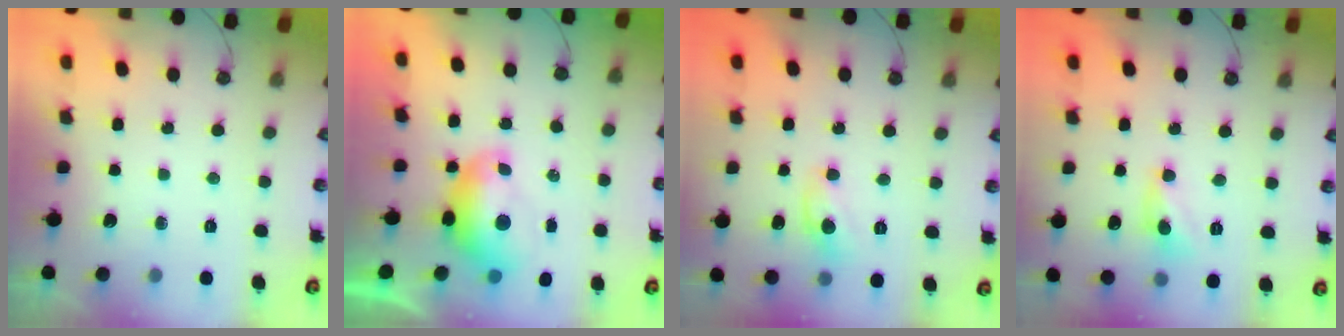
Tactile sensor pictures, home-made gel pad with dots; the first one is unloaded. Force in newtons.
{"total": 1.1, "press": 1.0, "slide": 0.4}
{"total": 5.3, "press": 5.2, "slide": 0.3}
{"total": 2.2, "press": 2.2, "slide": 0.3}